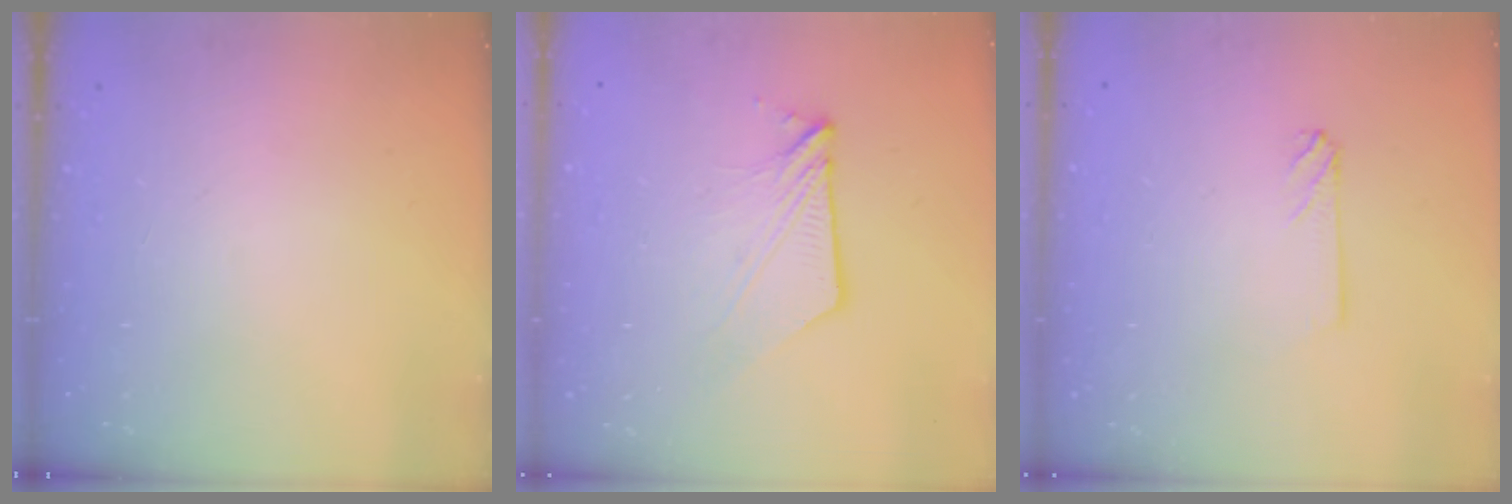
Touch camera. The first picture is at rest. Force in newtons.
{"total": 7.4, "press": 7.3, "slide": 0.6}
{"total": 2.2, "press": 2.2, "slide": 0.3}